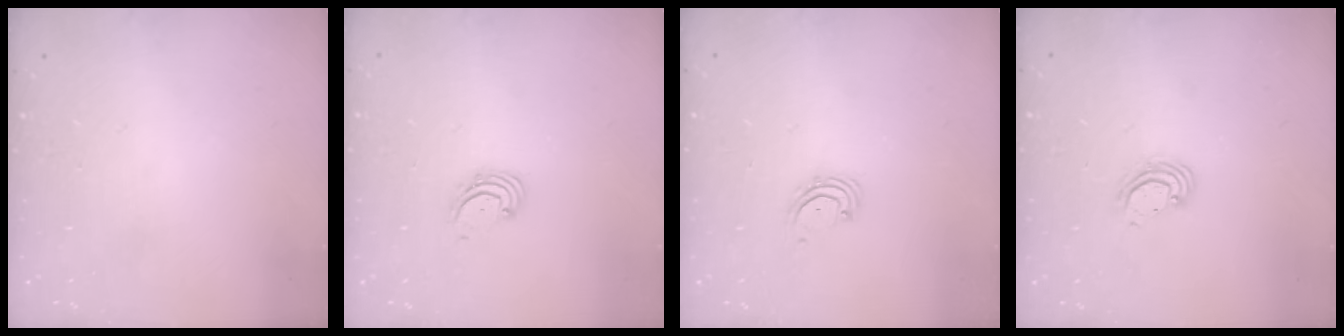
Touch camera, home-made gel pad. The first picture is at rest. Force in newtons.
{"total": 1.9, "press": 1.8, "slide": 0.2}
{"total": 2.3, "press": 2.3, "slide": 0.5}
{"total": 3.5, "press": 3.5, "slide": 0.3}